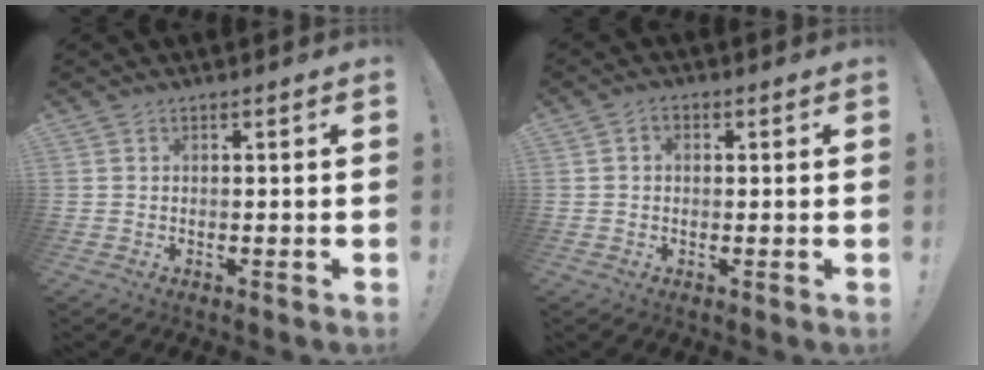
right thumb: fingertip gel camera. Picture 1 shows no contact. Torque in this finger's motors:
{"motor_torque": [-0.18, 0.18, -0.04, -0.05, 0.02]}